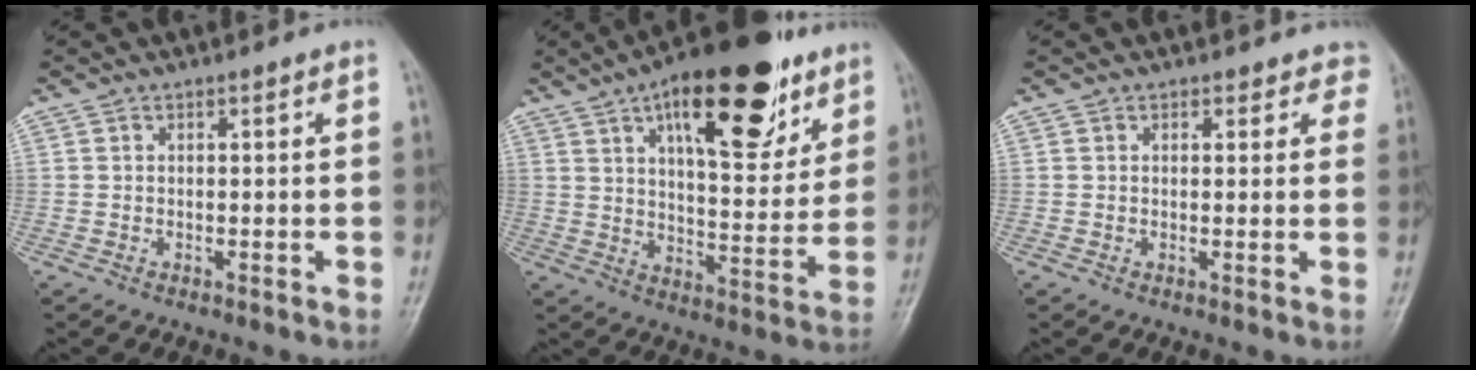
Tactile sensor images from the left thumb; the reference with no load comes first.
{"total": 22.9, "force": [12.5, 9.4, 16.8], "torque": [-0.212, -0.037, 0.192]}
{"total": 3.5, "force": [2.9, 2.0, 0.1], "torque": [0.039, -0.012, 0.015]}